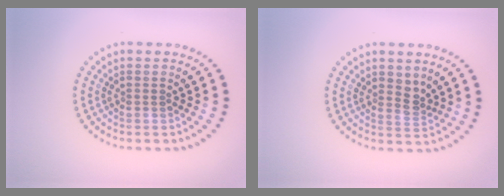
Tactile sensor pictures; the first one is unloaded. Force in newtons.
{"total": 1.4, "press": 1.1, "slide": 0.8}